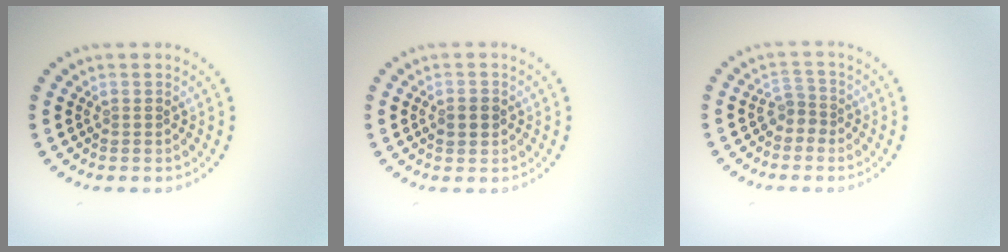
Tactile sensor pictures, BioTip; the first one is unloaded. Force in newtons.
{"total": 2.0, "press": 2.0, "slide": 0.1}
{"total": 1.7, "press": 1.1, "slide": 1.2}